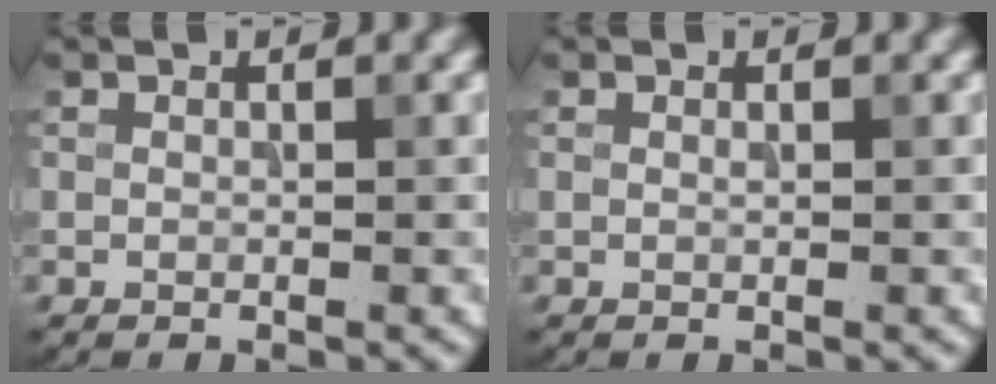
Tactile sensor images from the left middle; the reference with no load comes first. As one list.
[{"total": 0.0}]